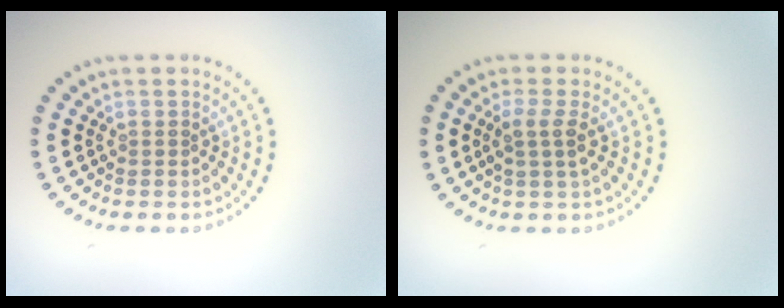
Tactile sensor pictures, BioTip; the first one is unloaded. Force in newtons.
{"total": 2.1, "press": 1.8, "slide": 1.0}